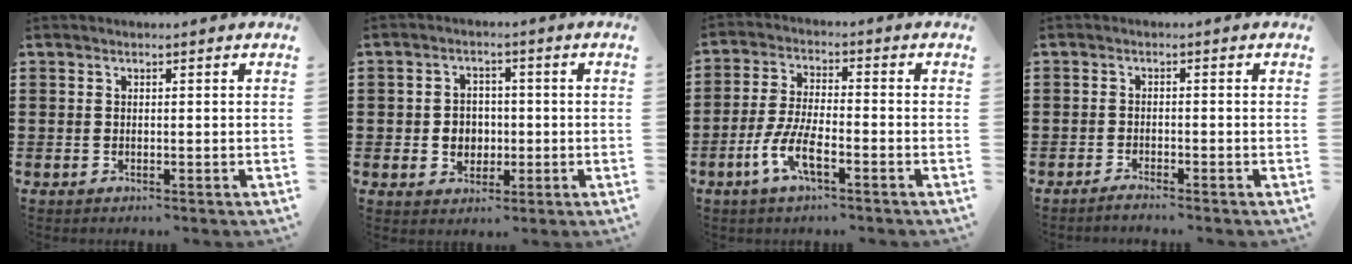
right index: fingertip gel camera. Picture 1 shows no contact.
{"total": 3.8, "force": [-0.5, 3.4, 1.6], "torque": [-0.035, 0.004, -0.014]}
{"total": 6.5, "force": [-3.4, 1.7, 5.3], "torque": [-0.134, -0.014, -0.071]}
{"total": 1.4, "force": [-1.4, -0.2, 0.1], "torque": [-0.002, 0.000, -0.027]}